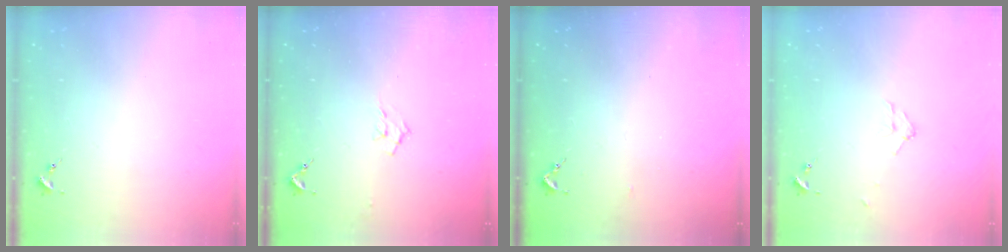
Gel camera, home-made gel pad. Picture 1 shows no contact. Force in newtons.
{"total": 6.2, "press": 6.1, "slide": 0.9}
{"total": 2.6, "press": 2.5, "slide": 0.3}
{"total": 5.5, "press": 5.5, "slide": 0.6}